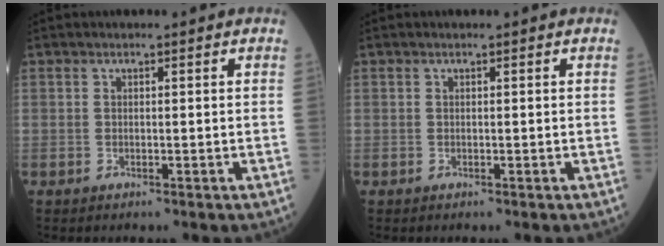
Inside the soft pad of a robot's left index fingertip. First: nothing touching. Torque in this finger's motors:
{"motor_torque": [0.00, 0.00, 0.00, 0.00]}